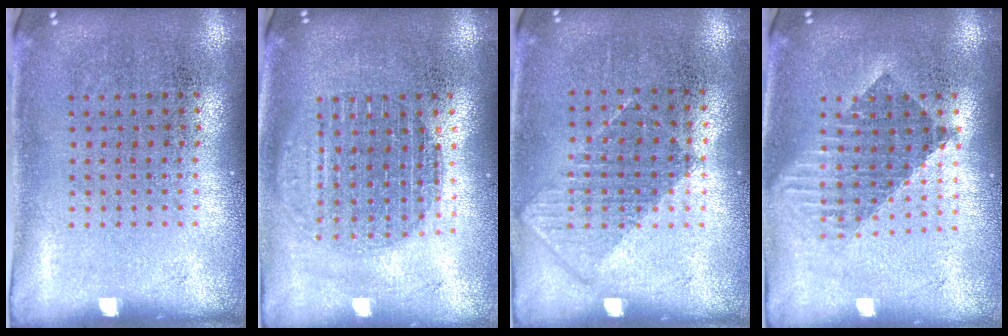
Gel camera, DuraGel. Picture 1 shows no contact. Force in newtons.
{"total": 1.7, "press": 1.5, "slide": 0.9}
{"total": 0.8, "press": 0.7, "slide": 0.3}
{"total": 1.7, "press": 1.4, "slide": 1.0}